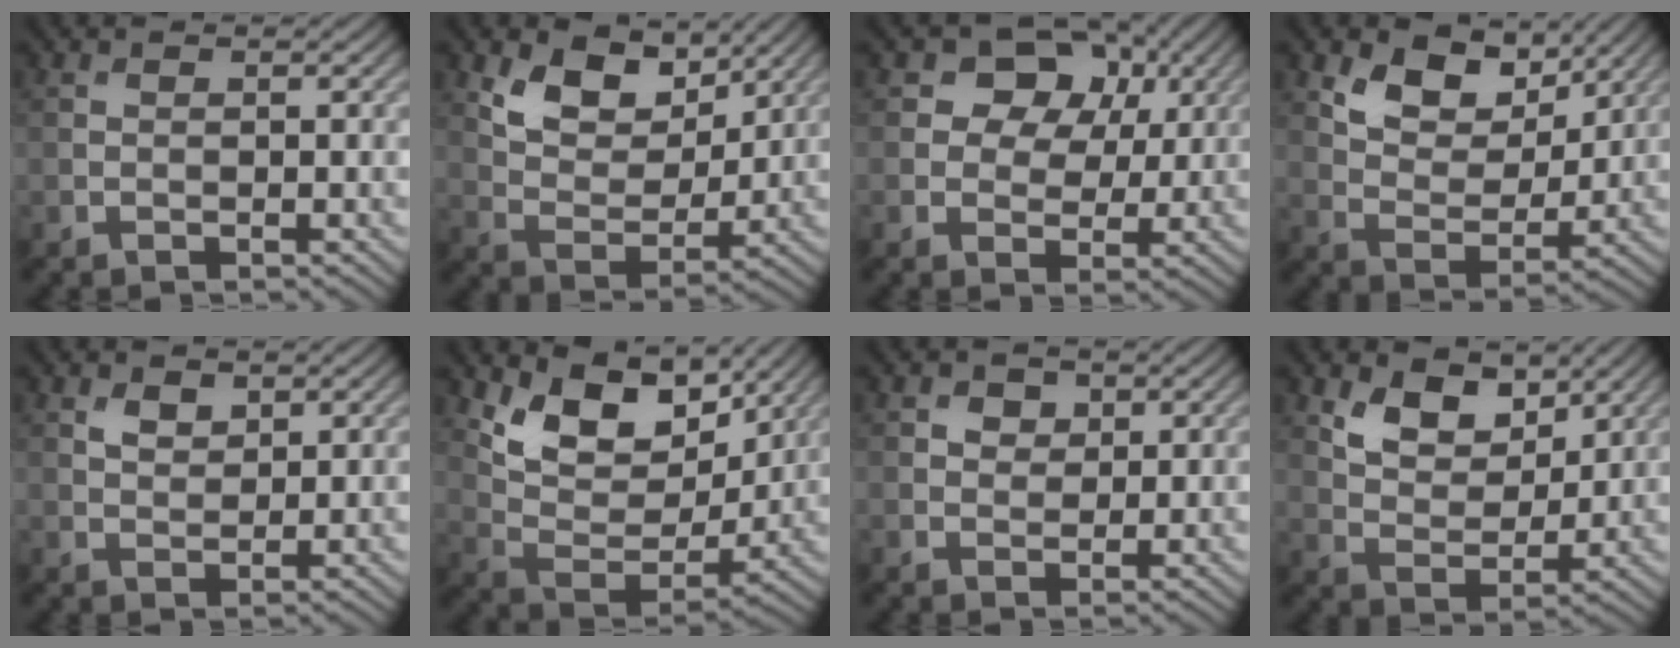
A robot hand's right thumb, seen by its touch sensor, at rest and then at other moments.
{"total": 8.4, "force": [4.9, 4.9, 4.8], "torque": [-0.101, -0.011, 0.082]}
{"total": 9.0, "force": [3.8, 6.9, 4.4], "torque": [-0.085, 0.017, 0.050]}
{"total": 8.3, "force": [4.8, 4.8, 4.7], "torque": [-0.096, -0.011, 0.080]}
{"total": 2.1, "force": [1.3, 1.3, 1.1], "torque": [-0.023, -0.003, 0.027]}
{"total": 10.6, "force": [6.2, 5.9, 6.2], "torque": [-0.127, -0.014, 0.113]}
{"total": 2.1, "force": [1.0, 1.6, 0.9], "torque": [-0.015, -0.001, 0.014]}
{"total": 6.9, "force": [4.1, 4.0, 4.0], "torque": [-0.083, -0.012, 0.069]}